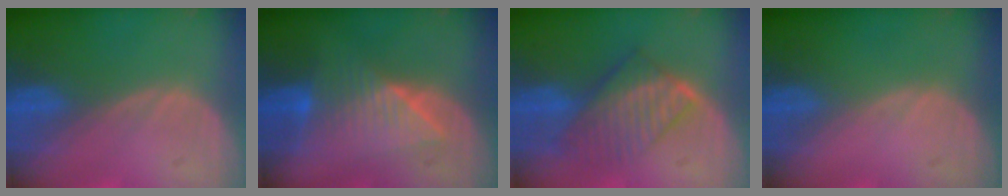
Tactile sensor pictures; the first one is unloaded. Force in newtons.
{"total": 7.4, "press": 7.2, "slide": 1.6}
{"total": 8.0, "press": 7.1, "slide": 3.7}
{"total": 0.0}